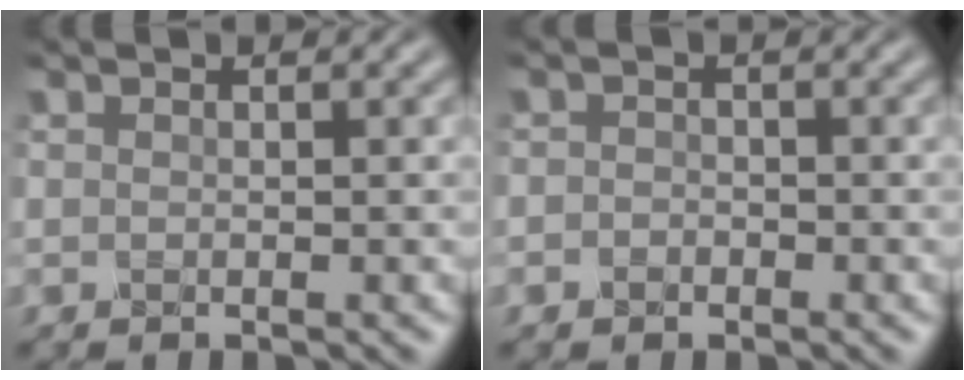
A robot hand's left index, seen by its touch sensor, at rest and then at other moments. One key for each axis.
{"total": 1.0, "fx": -0.5, "fy": 0.8, "fz": 0.3, "tx": -0.005, "ty": -0.001, "tz": -0.011}